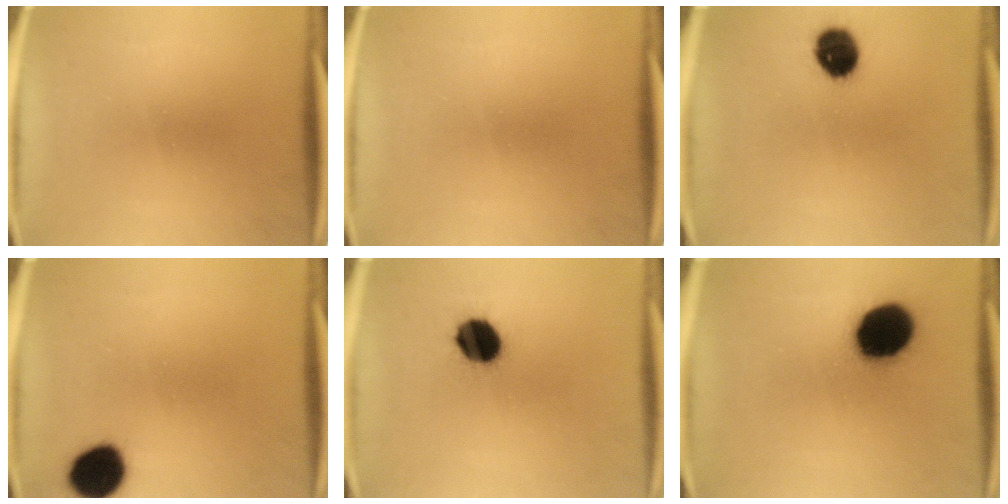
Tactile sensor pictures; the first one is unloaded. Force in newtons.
{"total": 0.0}
{"total": 8.7}
{"total": 10.3}
{"total": 10.8}
{"total": 17.3}